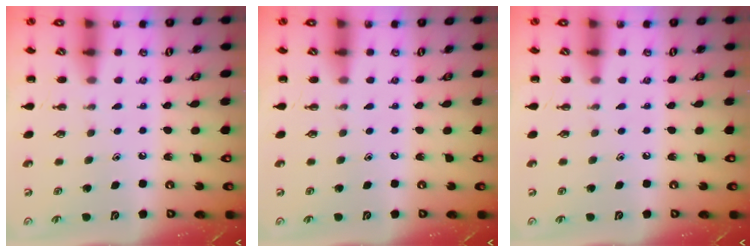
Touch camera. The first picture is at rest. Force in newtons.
{"total": 0.0}
{"total": 0.0}